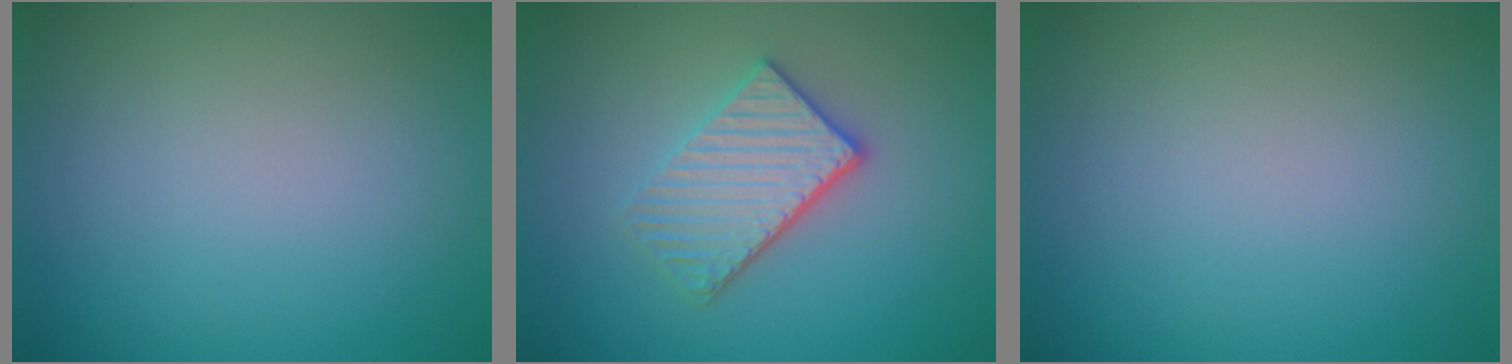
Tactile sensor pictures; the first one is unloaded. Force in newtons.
{"total": 3.7, "press": 3.2, "slide": 1.9}
{"total": 0.0}